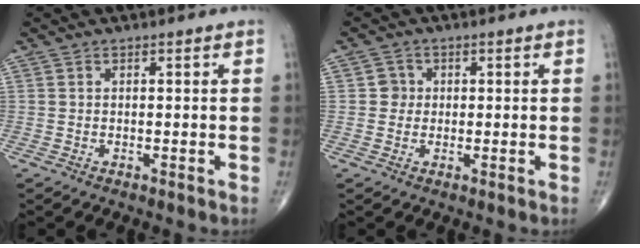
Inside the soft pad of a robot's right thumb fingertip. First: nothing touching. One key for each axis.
{"total": 2.4, "fx": 0.2, "fy": 2.4, "fz": 0.5, "tx": 0.009, "ty": 0.005, "tz": -0.003}